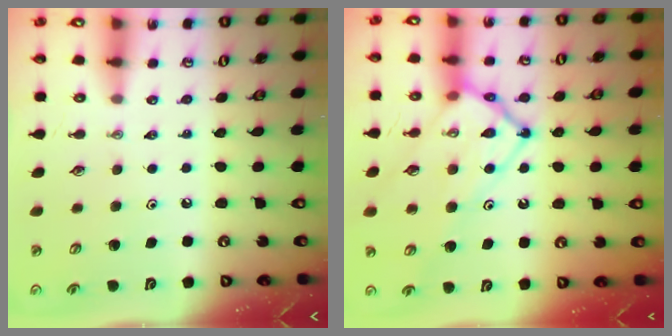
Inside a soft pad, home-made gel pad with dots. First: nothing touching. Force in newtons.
{"total": 17.4, "press": 17.3, "slide": 1.7}